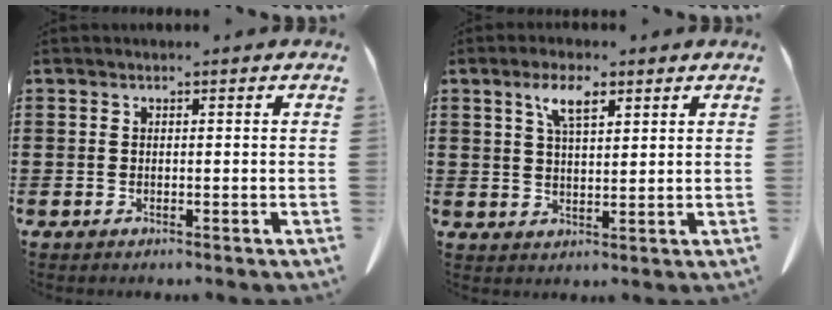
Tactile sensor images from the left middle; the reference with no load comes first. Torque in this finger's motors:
{"motor_torque": [1.85, 0.29, 0.21, 0.08]}